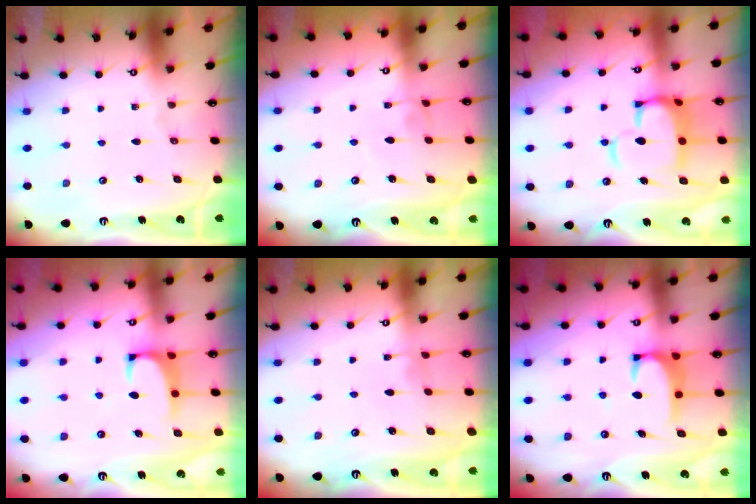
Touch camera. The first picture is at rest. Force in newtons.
{"total": 1.5, "press": 1.4, "slide": 0.5}
{"total": 9.5, "press": 9.4, "slide": 1.3}
{"total": 1.2, "press": 1.0, "slide": 0.7}
{"total": 3.7, "press": 3.7, "slide": 0.2}
{"total": 2.4, "press": 2.3, "slide": 0.7}